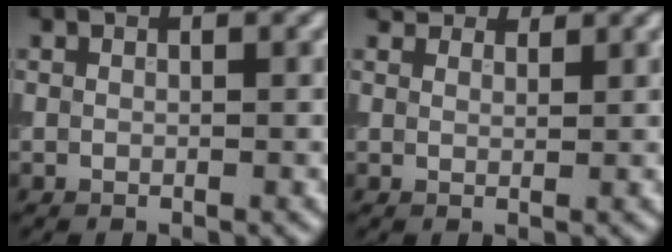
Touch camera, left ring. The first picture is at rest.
{"total": 3.2, "force": [2.7, 1.4, 1.0], "torque": [-0.025, -0.005, 0.045]}